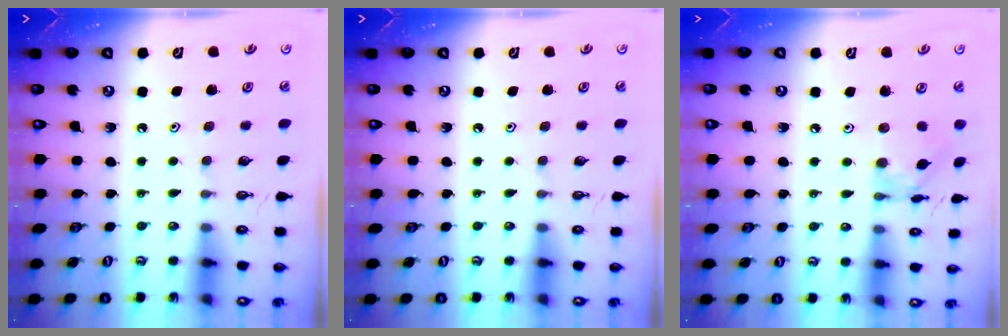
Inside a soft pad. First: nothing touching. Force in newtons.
{"total": 0.0}
{"total": 7.5, "press": 7.5, "slide": 0.5}